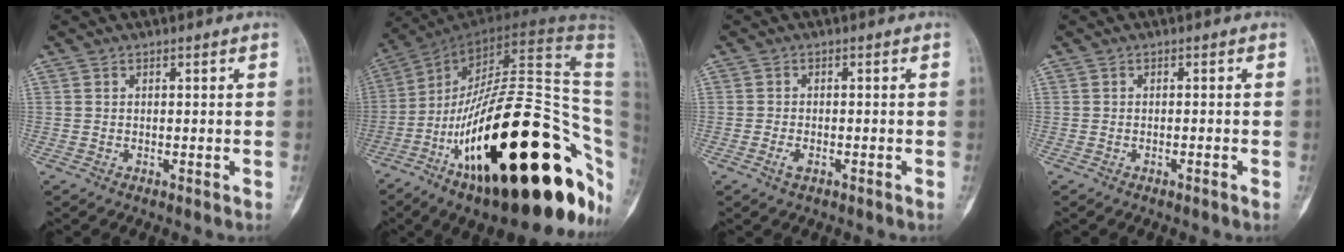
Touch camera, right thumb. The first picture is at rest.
{"total": 40.2, "force": [-11.1, 14.5, 35.9], "torque": [-0.460, 0.083, -0.167]}
{"total": 1.8, "force": [-0.9, 0.9, 1.3], "torque": [-0.032, 0.003, -0.018]}
{"total": 0.7, "force": [-0.4, 0.0, 0.5], "torque": [-0.014, 0.003, -0.004]}